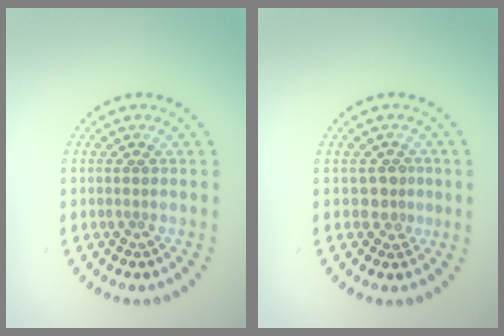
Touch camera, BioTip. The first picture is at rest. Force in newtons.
{"total": 1.9, "press": 1.4, "slide": 1.2}